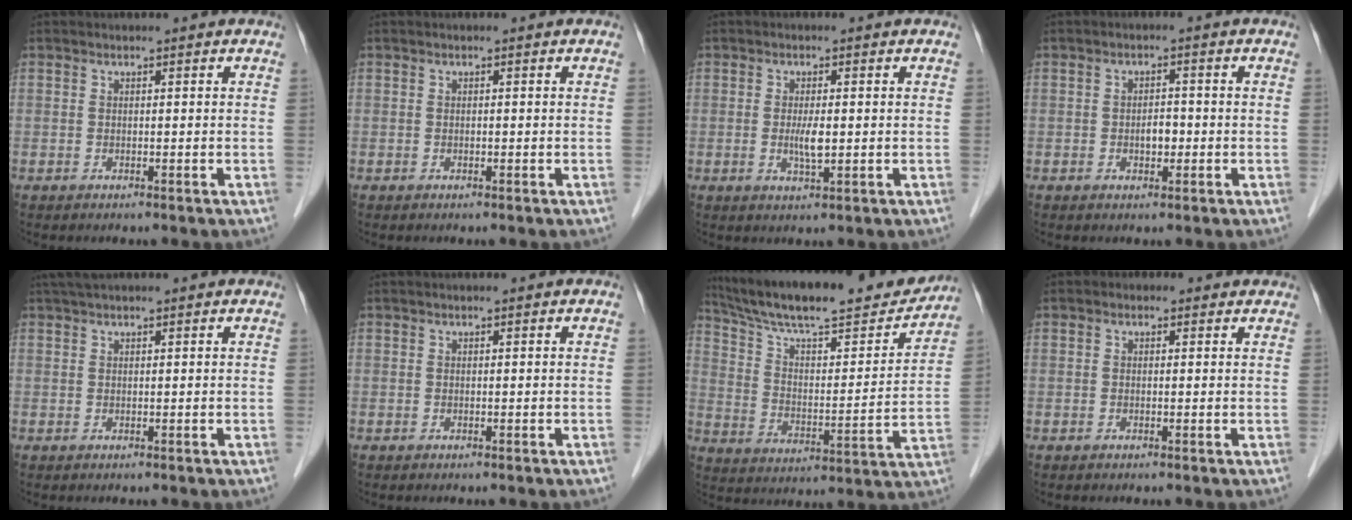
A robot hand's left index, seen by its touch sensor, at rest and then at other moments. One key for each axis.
{"total": 0.0}
{"total": 3.0, "fx": -0.2, "fy": 0.6, "fz": 2.9, "tx": -0.058, "ty": -0.005, "tz": -0.001}
{"total": 2.3, "fx": -0.6, "fy": 1.2, "fz": 1.8, "tx": -0.027, "ty": 0.003, "tz": -0.007}
{"total": 3.0, "fx": 2.5, "fy": 0.0, "fz": 1.5, "tx": -0.021, "ty": 0.030, "tz": 0.045}
{"total": 0.0}
{"total": 23.6, "fx": 20.9, "fy": 3.3, "fz": 10.5, "tx": -0.178, "ty": -0.013, "tz": 0.311}
{"total": 1.0, "fx": 0.5, "fy": 0.9, "fz": 0.2, "tx": -0.005, "ty": 0.005, "tz": 0.000}